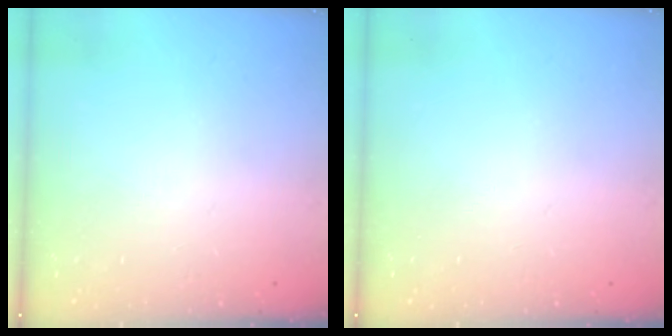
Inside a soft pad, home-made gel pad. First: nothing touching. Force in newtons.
{"total": 0.0}